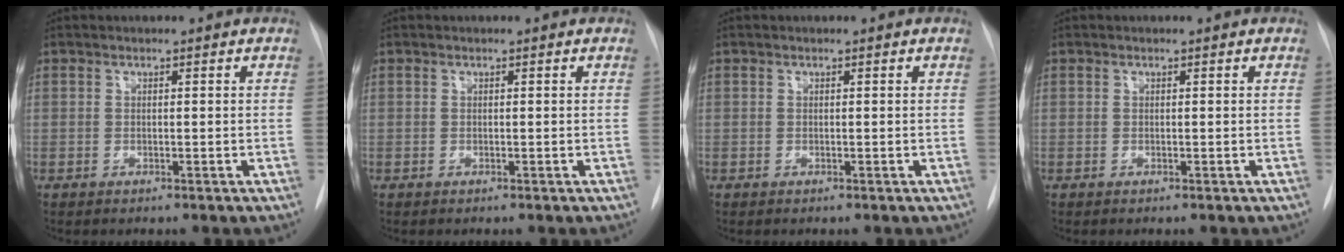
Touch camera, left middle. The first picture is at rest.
{"total": 0.0}
{"total": 0.0}
{"total": 0.0}